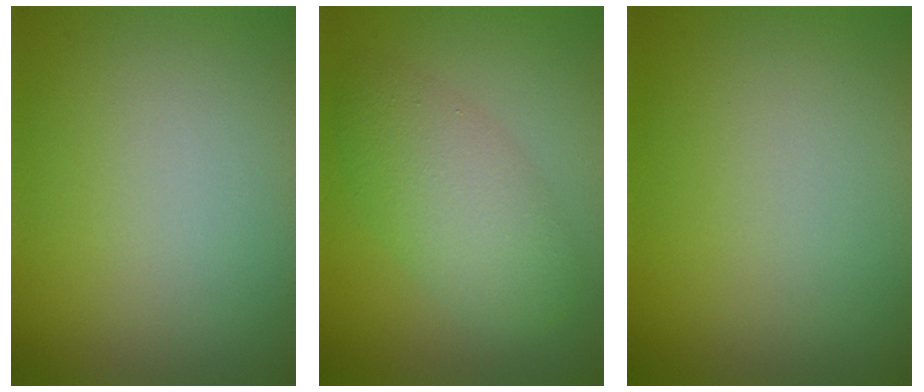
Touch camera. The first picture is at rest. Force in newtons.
{"total": 5.0, "press": 5.0, "slide": 0.2}
{"total": 0.0}